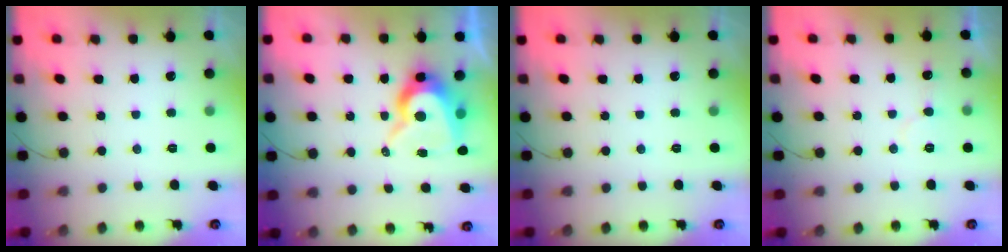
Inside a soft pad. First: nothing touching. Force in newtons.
{"total": 11.7, "press": 11.6, "slide": 1.2}
{"total": 0.0}
{"total": 5.4, "press": 5.3, "slide": 0.4}